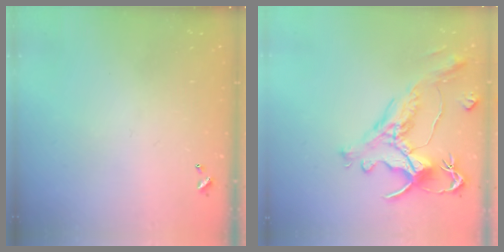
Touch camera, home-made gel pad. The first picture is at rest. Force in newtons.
{"total": 1.8, "press": 1.2, "slide": 1.3}